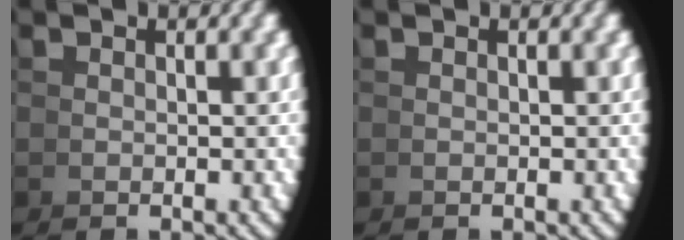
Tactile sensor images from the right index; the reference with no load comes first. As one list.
[{"total": 0.0}]